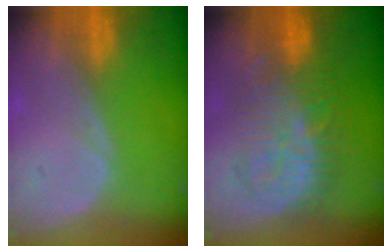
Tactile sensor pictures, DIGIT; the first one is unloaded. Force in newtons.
{"total": 9.5, "press": 9.4, "slide": 0.8}